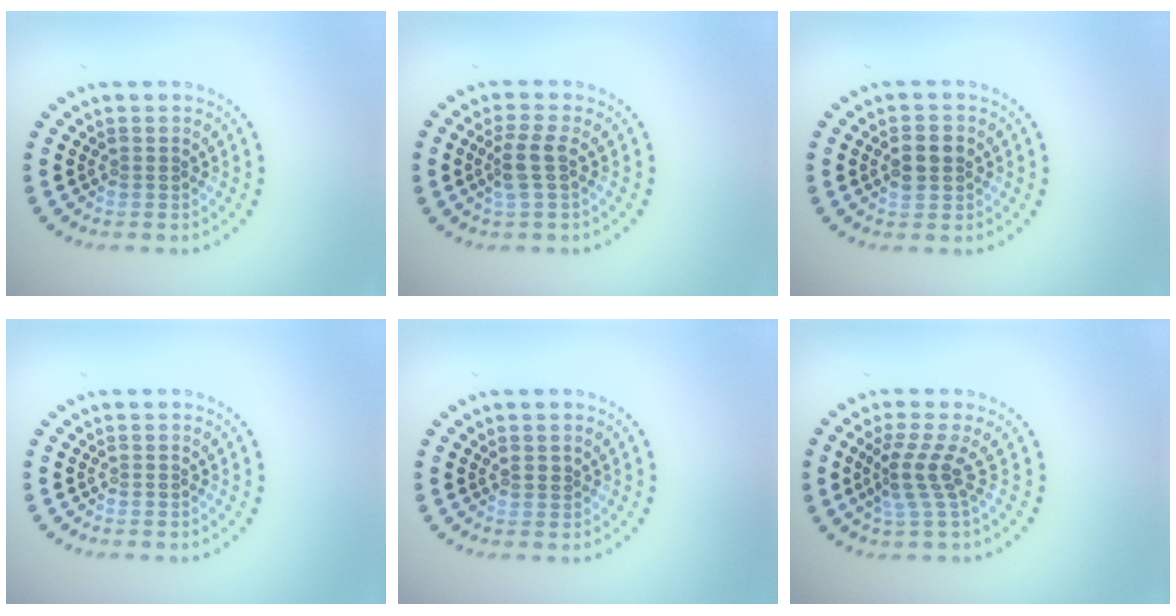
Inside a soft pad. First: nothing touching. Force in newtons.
{"total": 2.3, "press": 1.8, "slide": 1.4}
{"total": 2.8, "press": 2.8, "slide": 0.2}
{"total": 0.0}
{"total": 0.5, "press": 0.3, "slide": 0.4}
{"total": 2.9, "press": 1.9, "slide": 2.2}